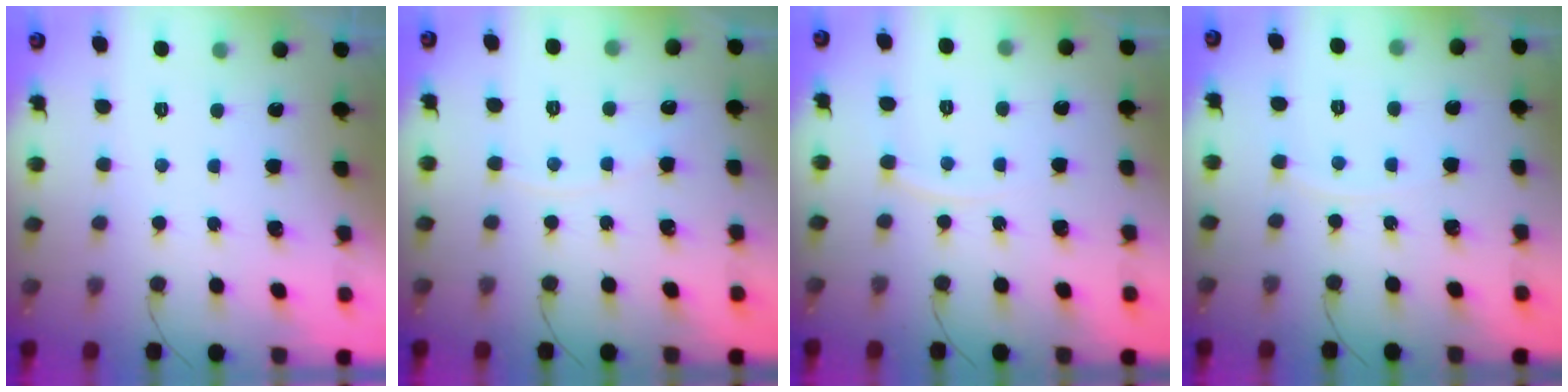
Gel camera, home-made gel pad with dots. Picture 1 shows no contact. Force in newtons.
{"total": 4.2, "press": 4.2, "slide": 0.6}
{"total": 5.0, "press": 5.0, "slide": 0.5}
{"total": 2.8, "press": 2.7, "slide": 0.3}